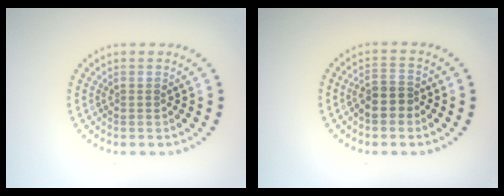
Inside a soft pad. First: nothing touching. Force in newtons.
{"total": 2.6, "press": 2.4, "slide": 1.1}